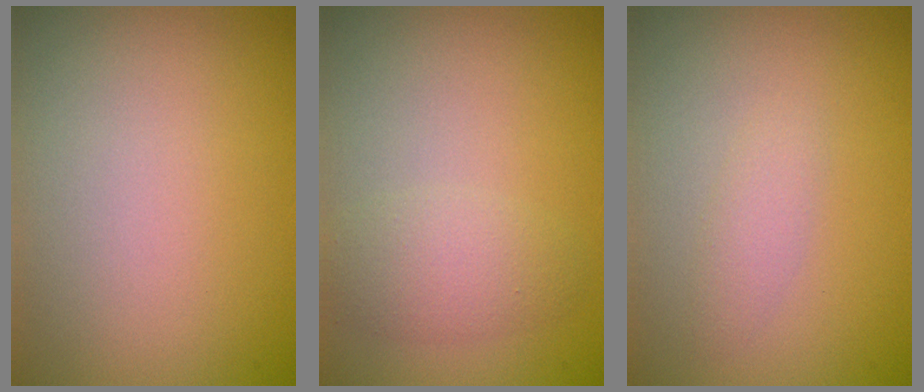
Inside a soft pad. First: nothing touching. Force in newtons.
{"total": 2.5, "press": 2.5, "slide": 0.2}
{"total": 1.3, "press": 1.3, "slide": 0.1}